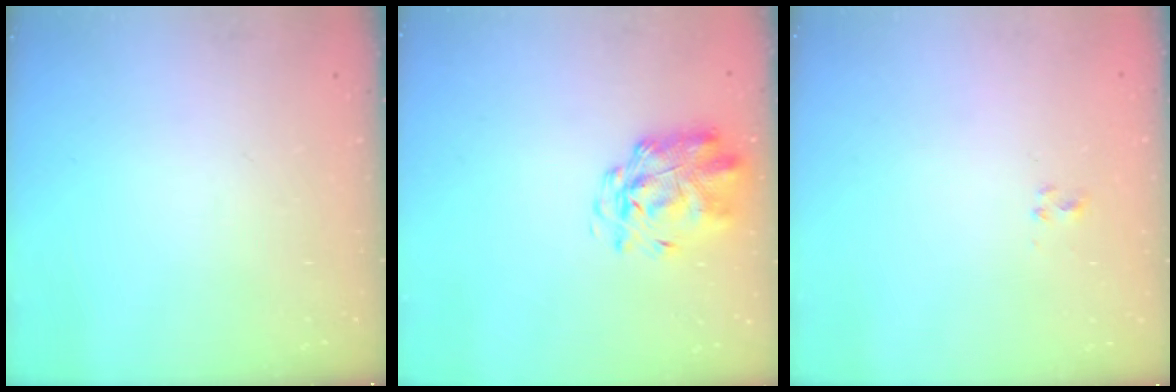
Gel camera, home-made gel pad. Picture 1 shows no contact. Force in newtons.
{"total": 2.9, "press": 2.8, "slide": 0.7}
{"total": 2.0, "press": 1.8, "slide": 1.0}